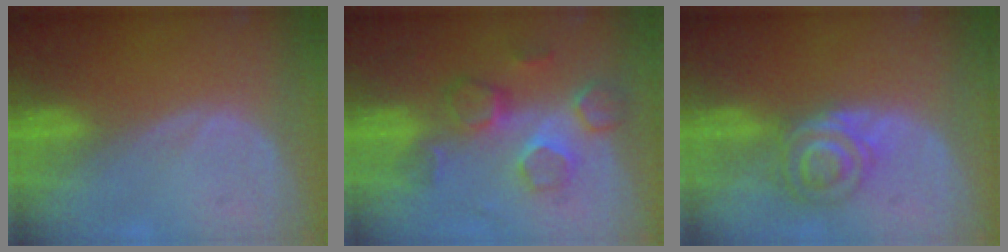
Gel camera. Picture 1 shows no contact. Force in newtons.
{"total": 8.8, "press": 7.6, "slide": 4.5}
{"total": 6.4, "press": 5.6, "slide": 3.0}